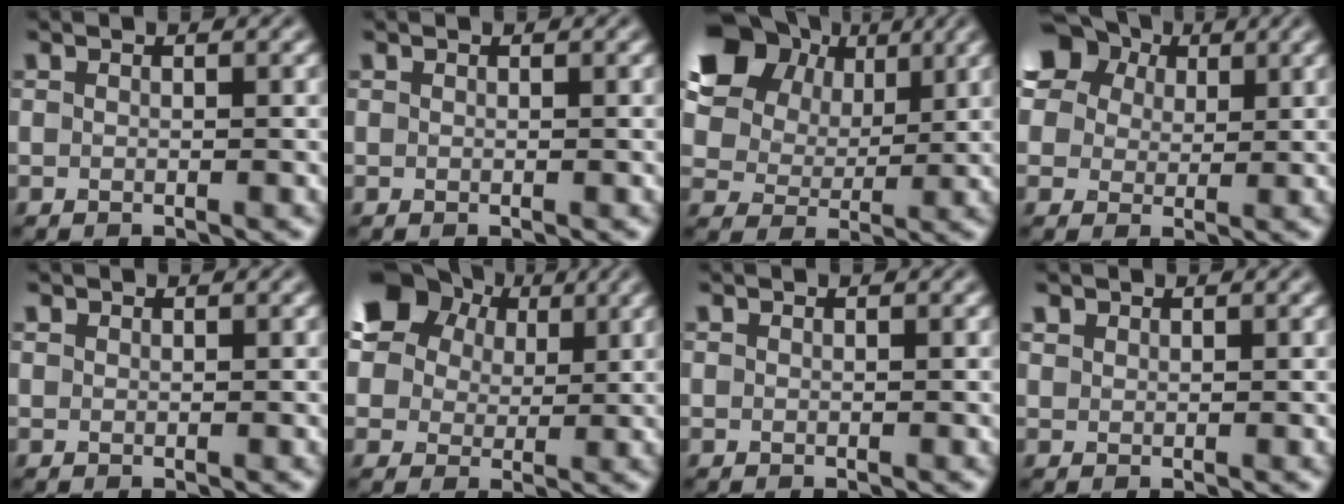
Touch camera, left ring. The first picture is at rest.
{"total": 0.0}
{"total": 13.3, "force": [6.1, 9.4, 7.2], "torque": [-0.163, 0.044, 0.119]}
{"total": 12.2, "force": [6.4, 8.9, 5.5], "torque": [-0.148, 0.040, 0.108]}
{"total": 0.5, "force": [0.4, 0.0, -0.2], "torque": [-0.001, -0.003, 0.007]}
{"total": 11.0, "force": [5.8, 7.8, 5.2], "torque": [-0.129, 0.032, 0.100]}
{"total": 0.0}
{"total": 0.9, "force": [0.8, 0.4, -0.2], "torque": [-0.001, 0.001, 0.020]}